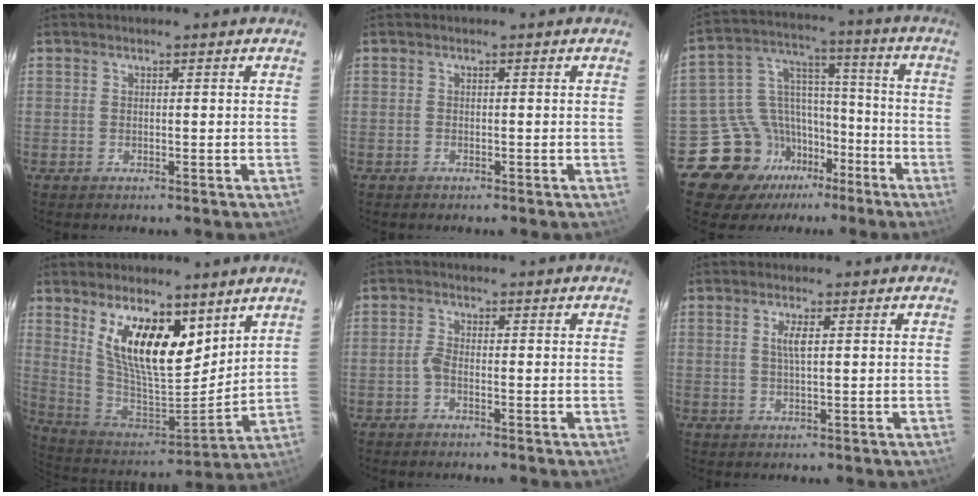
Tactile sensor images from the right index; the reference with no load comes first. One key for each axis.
{"total": 0.6, "fx": -0.4, "fy": 0.4, "fz": 0.0, "tx": -0.001, "ty": 0.002, "tz": -0.005}
{"total": 13.6, "fx": -8.8, "fy": 10.0, "fz": 2.5, "tx": -0.062, "ty": 0.058, "tz": -0.139}
{"total": 17.7, "fx": 9.2, "fy": 7.0, "fz": 13.3, "tx": -0.246, "ty": -0.002, "tz": 0.180}
{"total": 1.6, "fx": -0.9, "fy": 0.6, "fz": 1.2, "tx": -0.031, "ty": 0.005, "tz": -0.023}
{"total": 2.4, "fx": 0.6, "fy": 0.3, "fz": 2.3, "tx": -0.044, "ty": 0.000, "tz": 0.012}